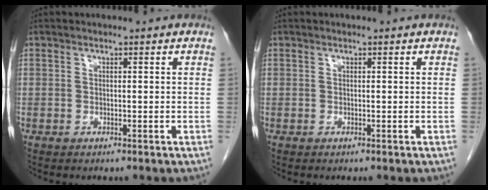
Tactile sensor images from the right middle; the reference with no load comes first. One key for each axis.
{"total": 0.0}